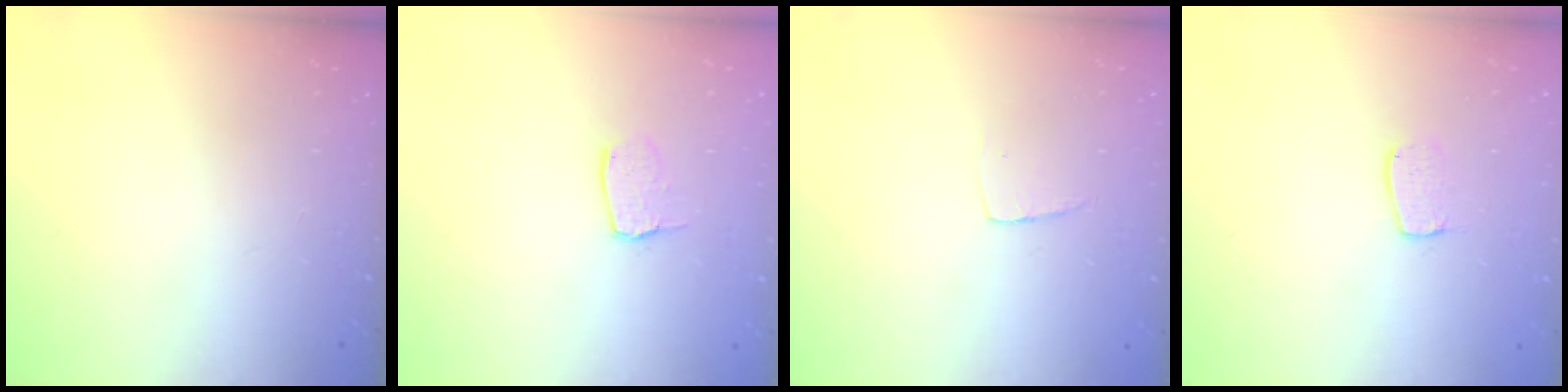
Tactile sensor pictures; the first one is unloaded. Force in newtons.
{"total": 5.6, "press": 5.6, "slide": 0.4}
{"total": 3.5, "press": 3.5, "slide": 0.3}
{"total": 5.7, "press": 5.7, "slide": 0.4}